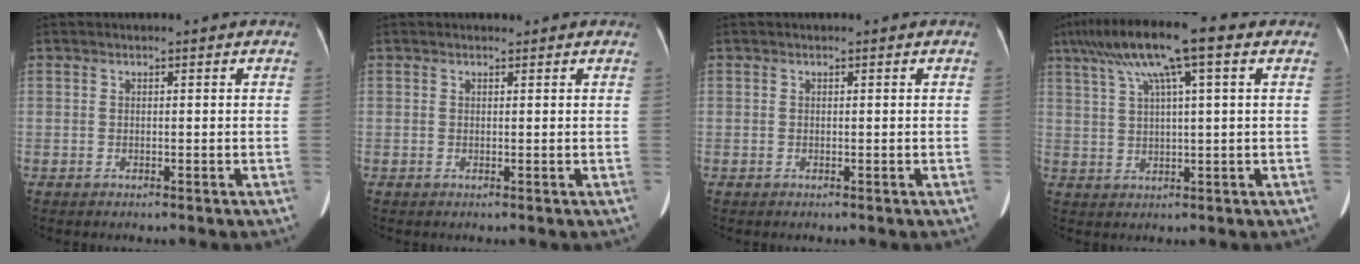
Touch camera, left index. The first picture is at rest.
{"total": 0.6, "force": [0.6, 0.3, 0.1], "torque": [-0.008, 0.002, 0.009]}
{"total": 0.0}
{"total": 11.6, "force": [6.0, 0.9, 9.9], "torque": [-0.184, 0.037, 0.100]}